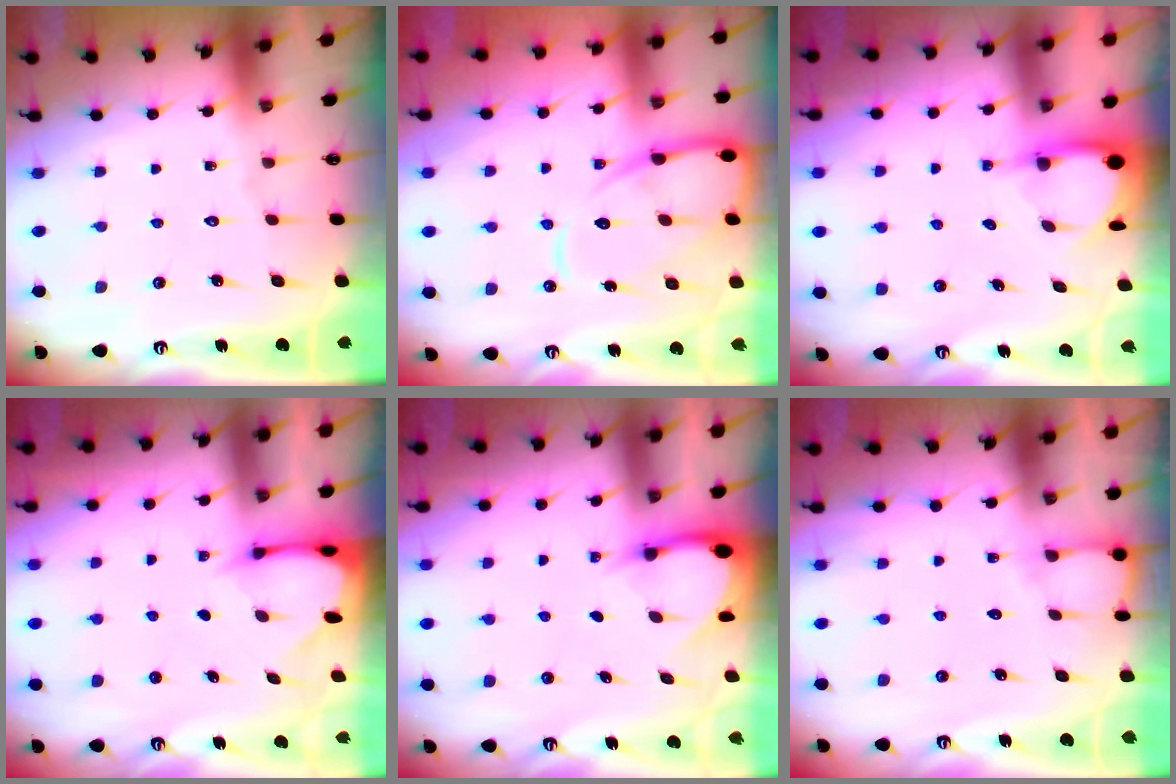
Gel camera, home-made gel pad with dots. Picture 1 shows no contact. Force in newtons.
{"total": 12.8, "press": 12.7, "slide": 1.4}
{"total": 3.4, "press": 3.4, "slide": 0.2}
{"total": 2.4, "press": 2.4, "slide": 0.3}
{"total": 3.5, "press": 3.5, "slide": 0.2}
{"total": 3.8, "press": 3.8, "slide": 0.3}